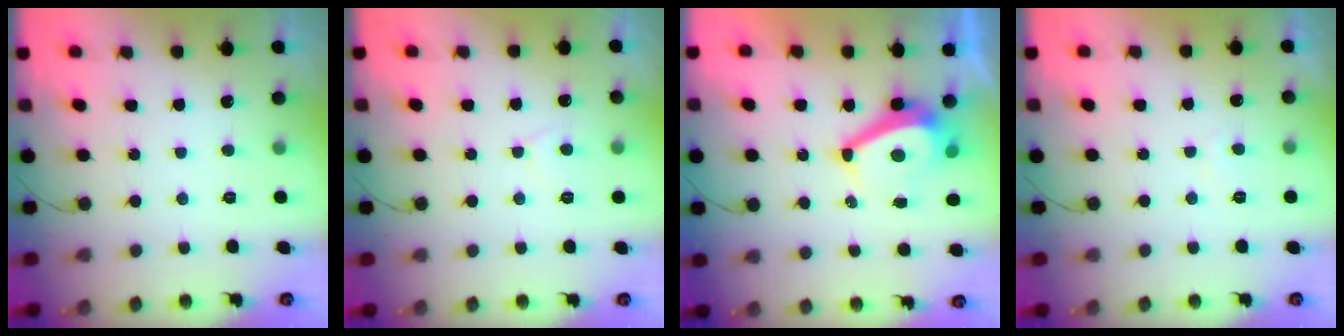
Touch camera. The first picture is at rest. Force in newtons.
{"total": 3.4, "press": 3.3, "slide": 0.4}
{"total": 7.7, "press": 7.7, "slide": 0.5}
{"total": 1.3, "press": 1.2, "slide": 0.5}